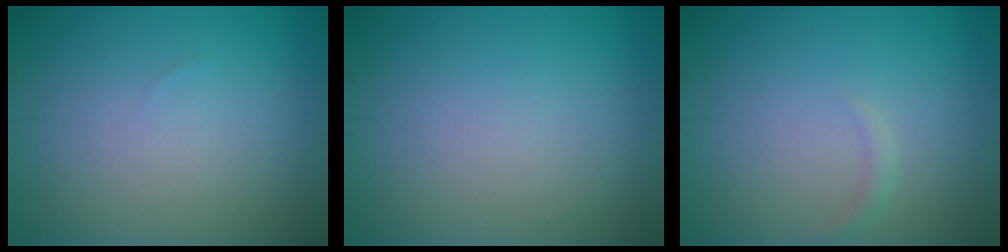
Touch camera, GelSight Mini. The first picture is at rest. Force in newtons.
{"total": 0.0}
{"total": 0.8, "press": 0.8, "slide": 0.0}